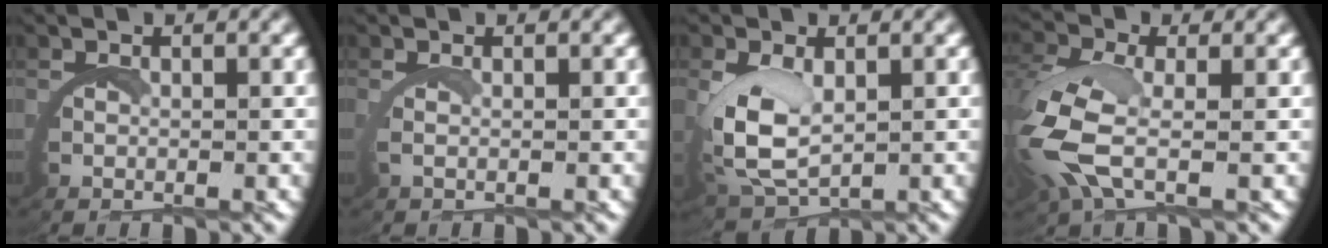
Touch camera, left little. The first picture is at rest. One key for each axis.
{"total": 1.1, "fx": 0.2, "fy": -0.2, "fz": 1.1, "tx": -0.022, "ty": 0.002, "tz": 0.004}
{"total": 5.4, "fx": 0.6, "fy": 3.6, "fz": 3.9, "tx": -0.115, "ty": -0.023, "tz": 0.030}
{"total": 4.8, "fx": -0.1, "fy": 2.2, "fz": 4.3, "tx": -0.125, "ty": -0.015, "tz": 0.006}